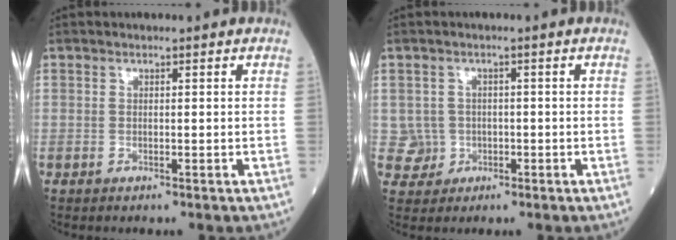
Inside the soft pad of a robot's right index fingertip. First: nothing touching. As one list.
[{"total": 3.2, "force": [-0.5, 3.2, -0.3], "torque": [0.013, 0.011, -0.004]}]